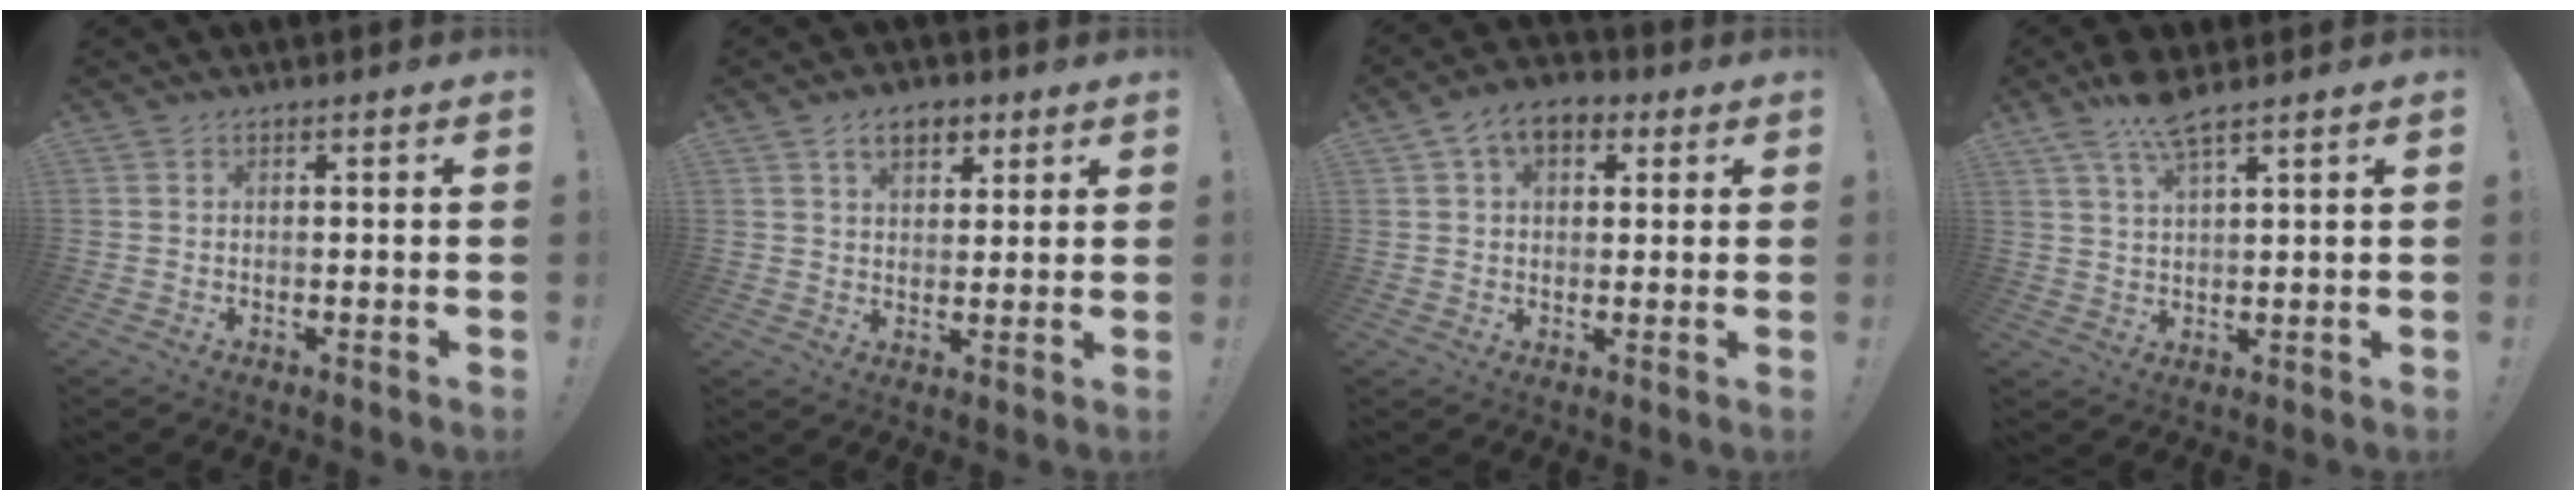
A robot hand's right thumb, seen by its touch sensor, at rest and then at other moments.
{"total": 7.6, "force": [3.9, 4.9, 4.3], "torque": [-0.051, -0.008, 0.068]}
{"total": 8.2, "force": [3.3, 5.3, 5.2], "torque": [-0.079, 0.001, 0.063]}
{"total": 7.4, "force": [5.6, 1.3, 4.5], "torque": [-0.084, -0.026, 0.100]}